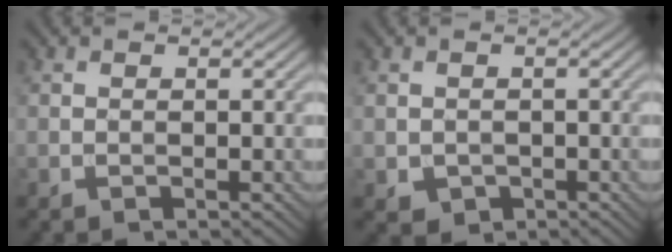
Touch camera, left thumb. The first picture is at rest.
{"total": 1.8, "force": [-0.5, 1.6, 0.6], "torque": [-0.019, -0.012, -0.006]}